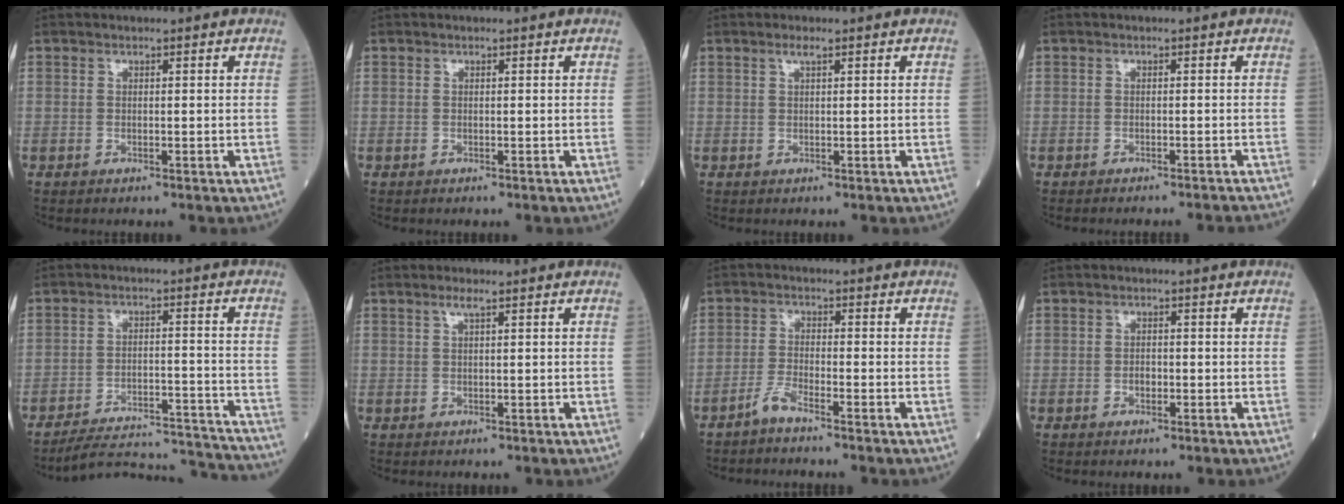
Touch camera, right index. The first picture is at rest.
{"total": 0.0}
{"total": 1.1, "force": [0.7, 0.0, 0.9], "torque": [-0.019, 0.002, 0.013]}
{"total": 5.7, "force": [-5.5, -0.3, 1.5], "torque": [-0.009, -0.016, -0.062]}
{"total": 15.8, "force": [-15.6, 0.2, 1.9], "torque": [-0.014, 0.017, -0.214]}
{"total": 1.4, "force": [0.8, 0.0, 1.1], "torque": [-0.025, 0.003, 0.016]}
{"total": 2.7, "force": [-2.3, -0.1, 1.4], "torque": [-0.034, -0.004, -0.052]}
{"total": 1.3, "force": [-0.4, 0.8, 1.0], "torque": [-0.012, 0.003, -0.007]}